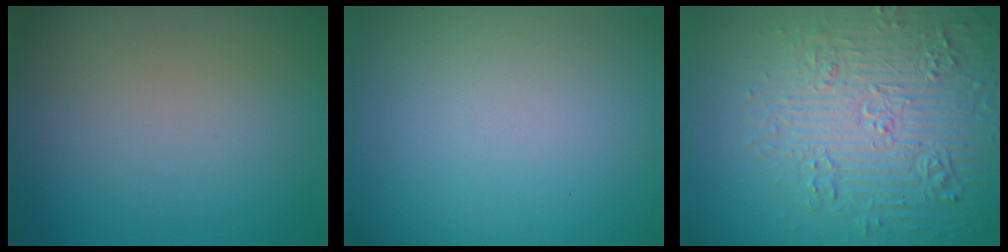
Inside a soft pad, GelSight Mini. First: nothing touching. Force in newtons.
{"total": 0.0}
{"total": 7.8, "press": 7.6, "slide": 1.9}